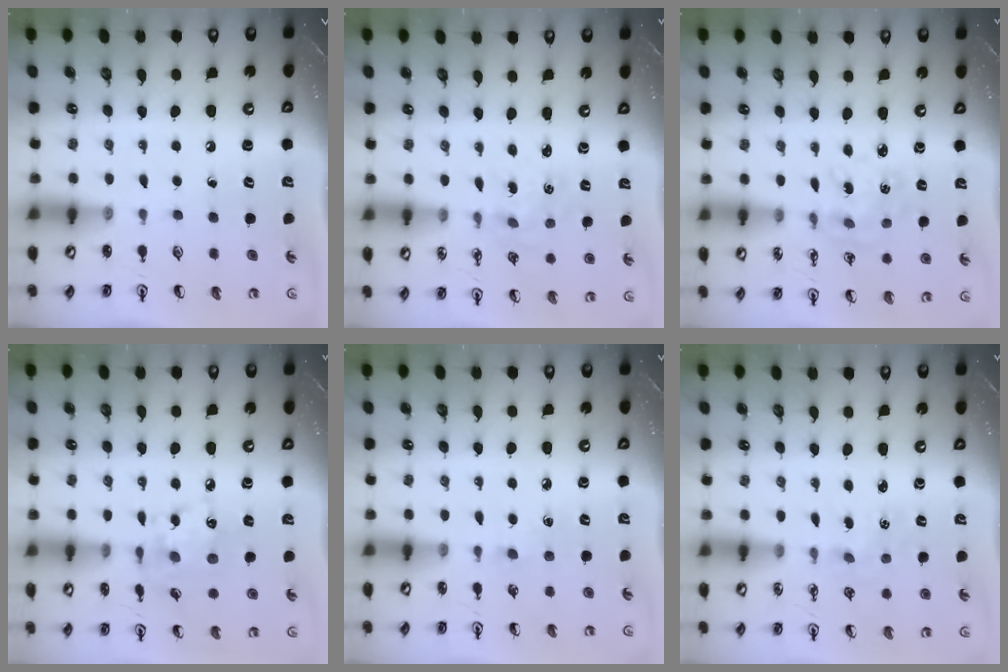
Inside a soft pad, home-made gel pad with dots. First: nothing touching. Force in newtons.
{"total": 2.3, "press": 2.3, "slide": 0.3}
{"total": 2.1, "press": 2.1, "slide": 0.2}
{"total": 8.6, "press": 8.6, "slide": 0.5}
{"total": 2.7, "press": 2.7, "slide": 0.4}
{"total": 2.1, "press": 2.1, "slide": 0.3}